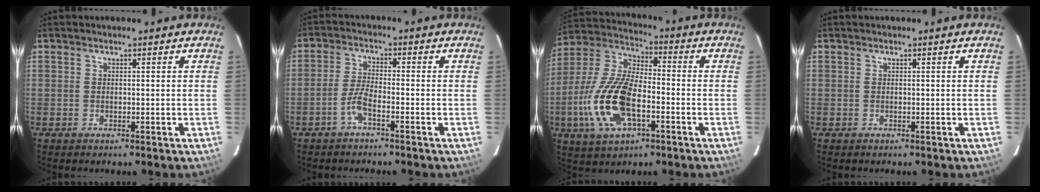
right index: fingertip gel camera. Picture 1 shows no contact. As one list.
[{"total": 3.8, "force": [-2.4, 0.7, 2.8], "torque": [-0.072, 0.007, -0.052]}, {"total": 17.1, "force": [-5.3, 7.8, 14.2], "torque": [-0.314, -0.004, -0.100]}, {"total": 0.0}]